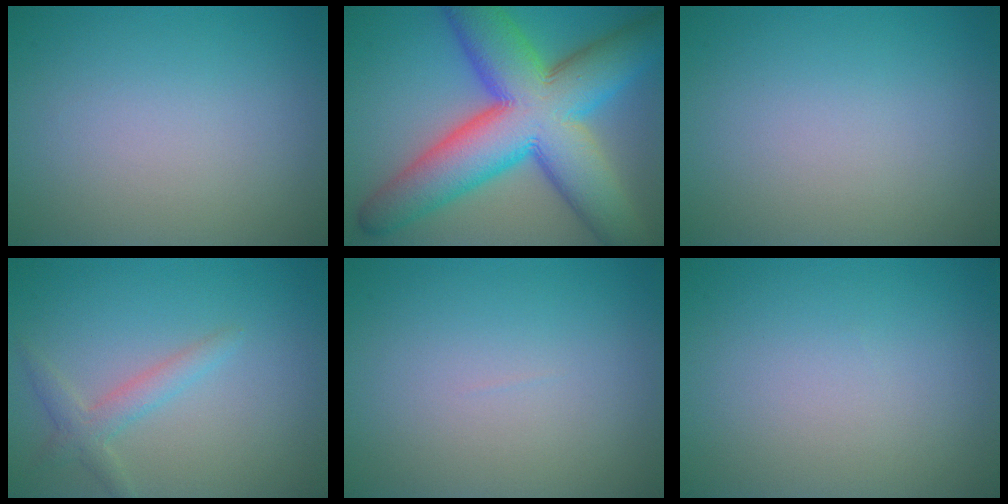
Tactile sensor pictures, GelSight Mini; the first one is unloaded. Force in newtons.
{"total": 15.5, "press": 15.5, "slide": 0.1}
{"total": 0.0}
{"total": 2.2, "press": 2.2, "slide": 0.1}
{"total": 0.0}
{"total": 0.0}